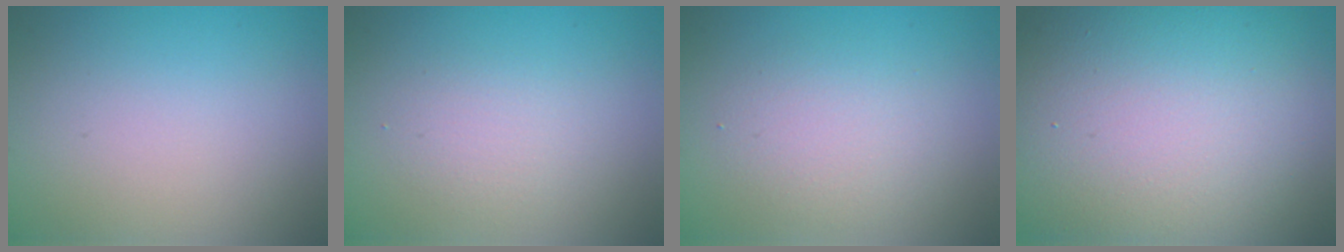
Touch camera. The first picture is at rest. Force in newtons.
{"total": 1.8, "press": 1.8, "slide": 0.1}
{"total": 2.7, "press": 2.7, "slide": 0.2}
{"total": 17.4, "press": 17.4, "slide": 0.9}